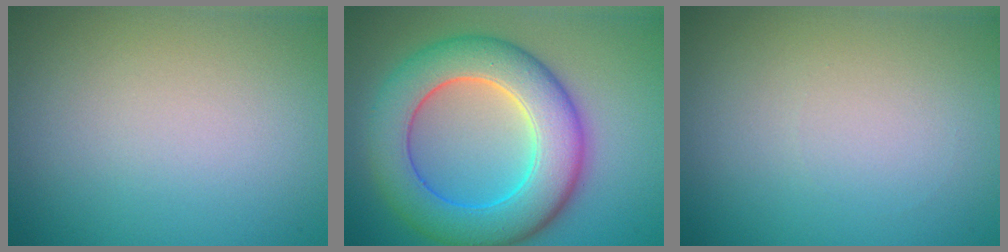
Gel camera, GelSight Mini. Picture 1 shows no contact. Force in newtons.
{"total": 9.1, "press": 9.1, "slide": 0.1}
{"total": 0.0}